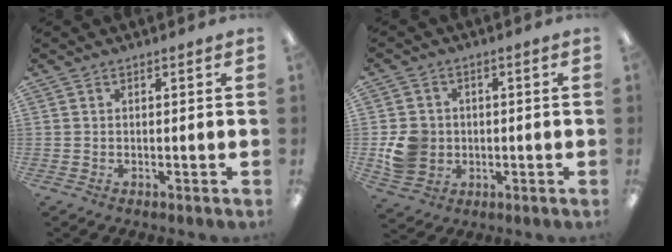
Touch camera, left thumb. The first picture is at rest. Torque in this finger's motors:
{"motor_torque": [-0.01, 0.13, 0.33, -0.34, 0.07]}